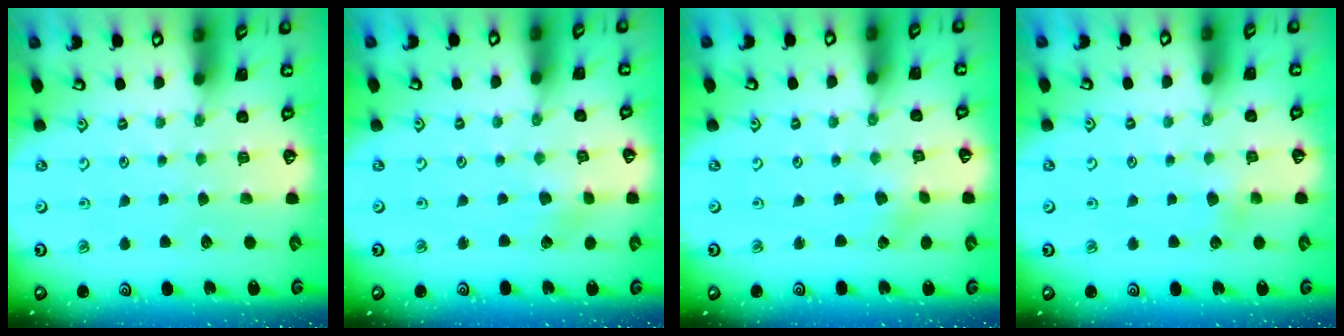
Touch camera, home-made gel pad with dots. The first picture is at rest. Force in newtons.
{"total": 1.4, "press": 1.4, "slide": 0.2}
{"total": 0.5, "press": 0.5, "slide": 0.0}
{"total": 2.6, "press": 2.6, "slide": 0.5}